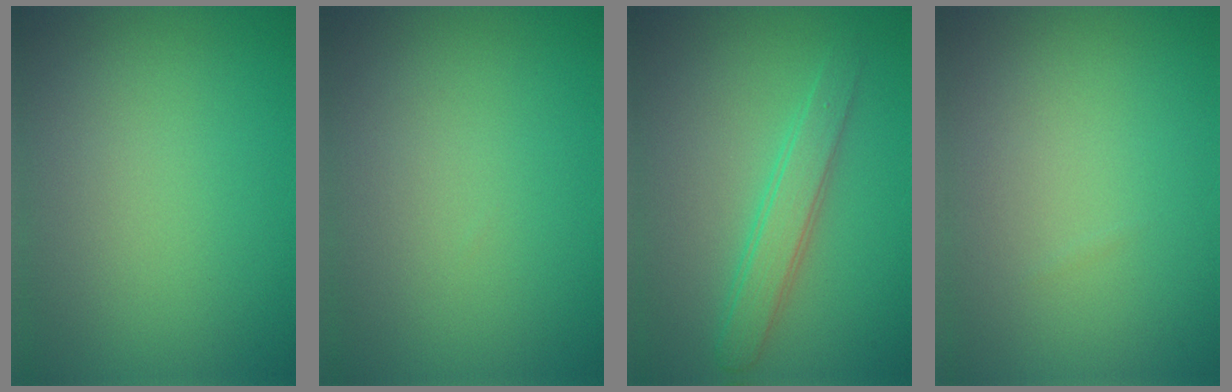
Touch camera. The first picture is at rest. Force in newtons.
{"total": 0.0}
{"total": 2.8, "press": 2.8, "slide": 0.2}
{"total": 0.0}